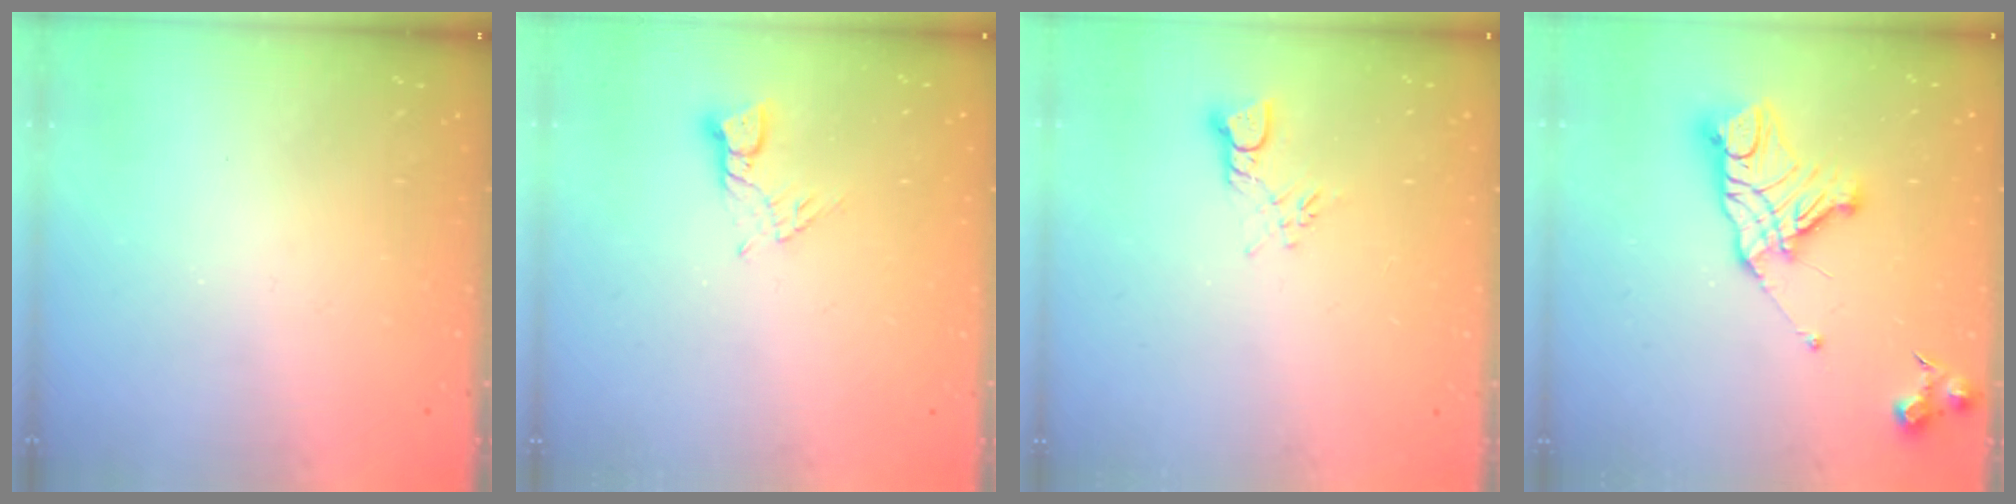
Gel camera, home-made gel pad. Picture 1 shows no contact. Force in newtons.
{"total": 2.6, "press": 2.6, "slide": 0.3}
{"total": 2.7, "press": 2.7, "slide": 0.4}
{"total": 14.4, "press": 14.3, "slide": 1.5}